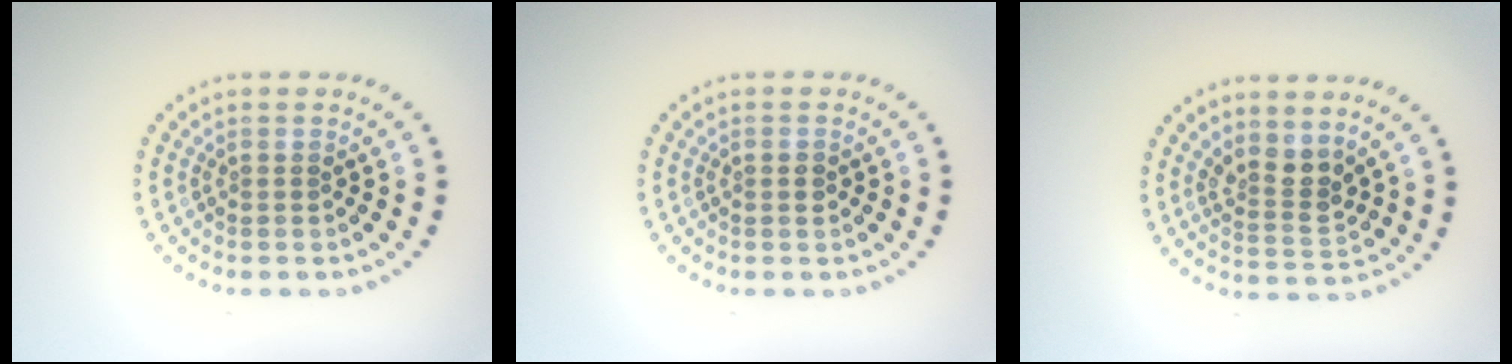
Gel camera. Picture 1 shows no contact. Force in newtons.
{"total": 1.1, "press": 1.1, "slide": 0.0}
{"total": 2.6, "press": 2.2, "slide": 1.5}